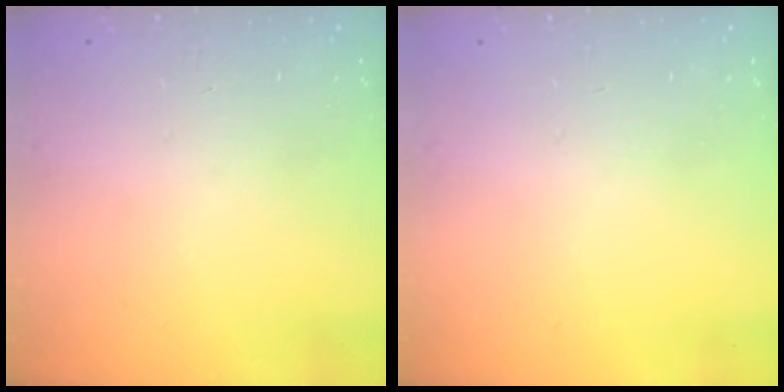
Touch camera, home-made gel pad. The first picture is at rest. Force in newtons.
{"total": 0.0}